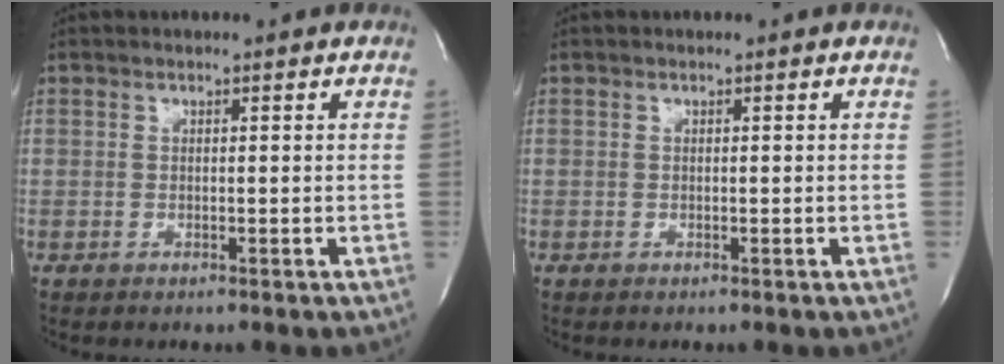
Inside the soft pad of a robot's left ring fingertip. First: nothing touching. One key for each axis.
{"total": 0.0}